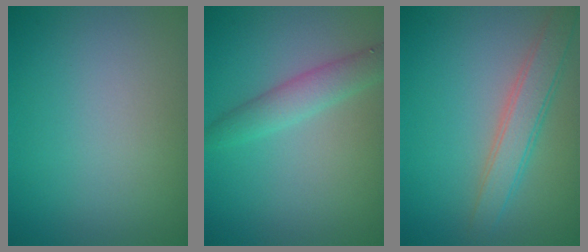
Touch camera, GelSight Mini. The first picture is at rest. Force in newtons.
{"total": 2.8, "press": 2.8, "slide": 0.2}
{"total": 3.3, "press": 3.3, "slide": 0.2}